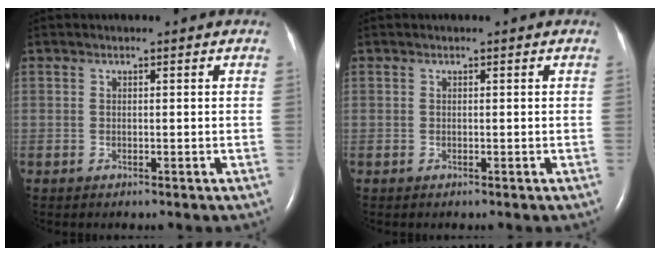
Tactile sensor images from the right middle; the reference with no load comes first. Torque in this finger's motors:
{"motor_torque": [-0.06, 0.09, 0.02, 0.00]}